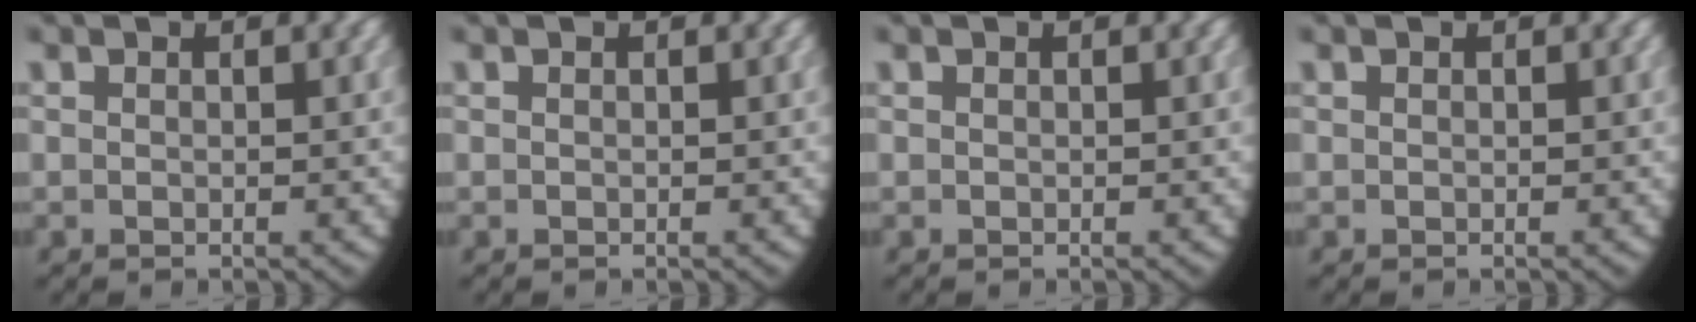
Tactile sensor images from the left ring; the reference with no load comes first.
{"total": 0.0}
{"total": 0.0}
{"total": 0.0}